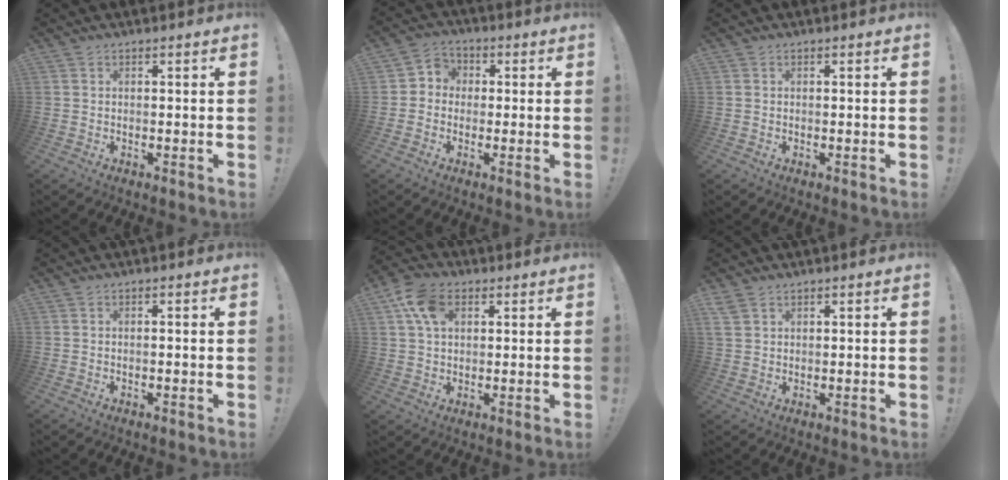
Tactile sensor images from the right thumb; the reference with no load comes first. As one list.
[{"total": 4.9, "force": [-1.4, 4.4, 1.6], "torque": [-0.027, 0.024, -0.022]}, {"total": 0.0}, {"total": 0.7, "force": [-0.6, -0.2, 0.4], "torque": [-0.011, 0.000, -0.010]}, {"total": 10.4, "force": [3.9, 6.8, 6.9], "torque": [-0.119, 0.000, 0.075]}, {"total": 3.3, "force": [2.2, 1.9, 1.5], "torque": [-0.031, -0.001, 0.045]}]